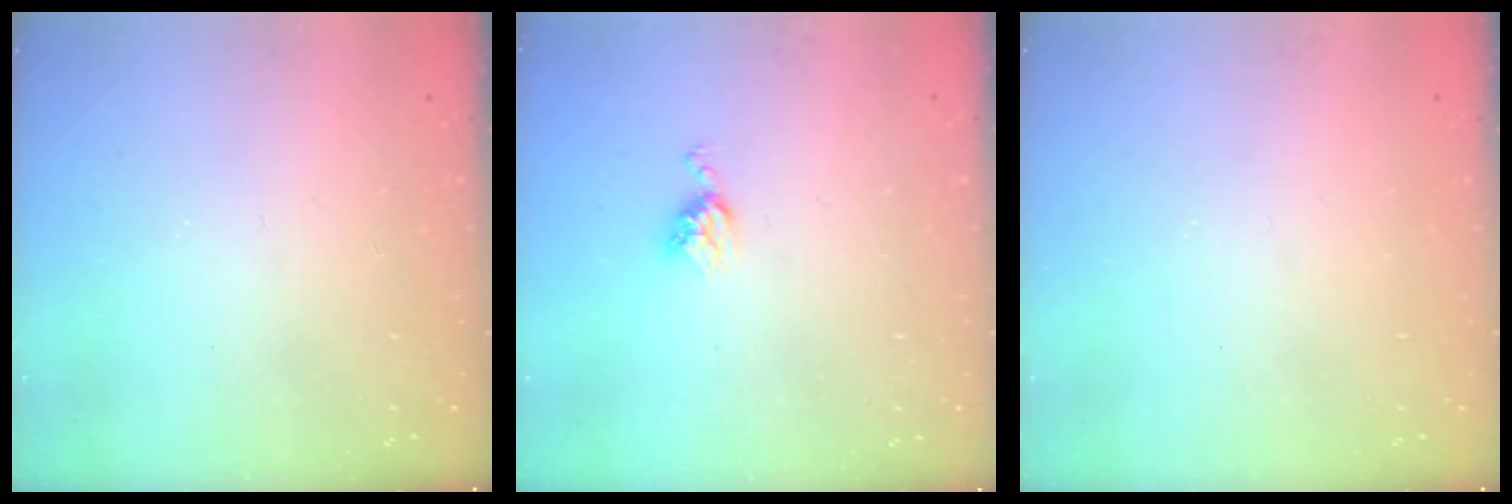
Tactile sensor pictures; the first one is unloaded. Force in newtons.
{"total": 5.5, "press": 5.5, "slide": 0.7}
{"total": 0.0}